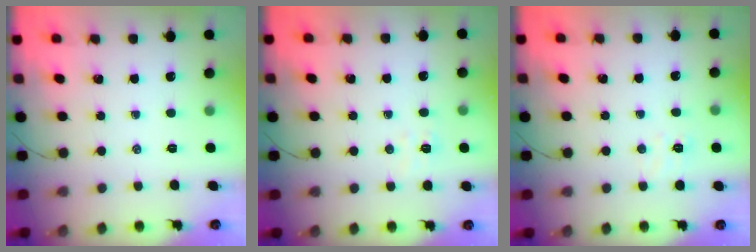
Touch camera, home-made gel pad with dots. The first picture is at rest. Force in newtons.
{"total": 3.7, "press": 3.7, "slide": 0.8}
{"total": 4.6, "press": 4.5, "slide": 1.1}